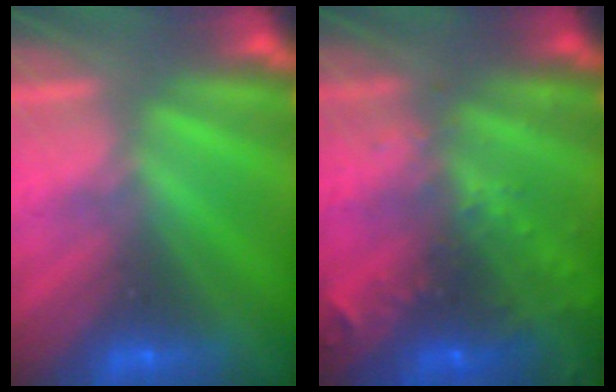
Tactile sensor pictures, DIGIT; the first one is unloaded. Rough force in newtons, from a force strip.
{"total": 8.7}